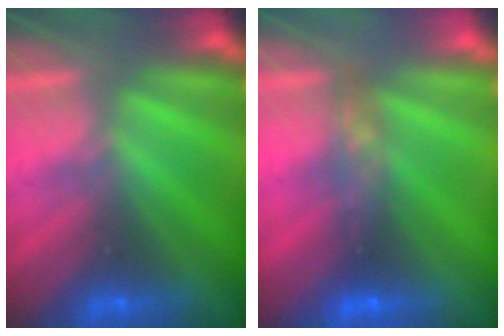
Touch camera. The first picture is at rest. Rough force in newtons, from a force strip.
{"total": 4.4}